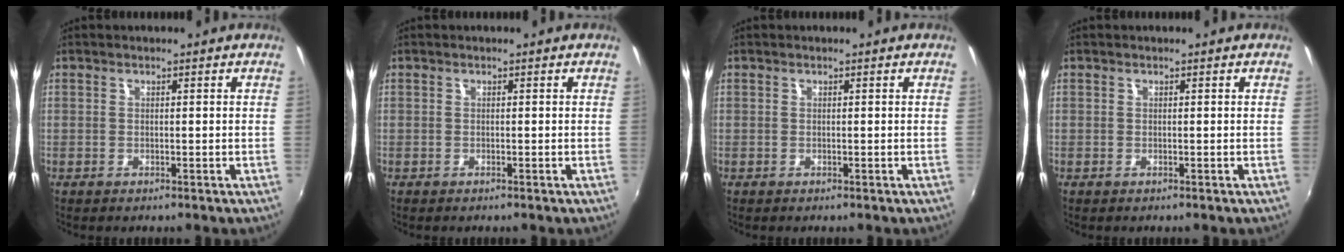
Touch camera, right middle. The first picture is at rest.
{"total": 0.0}
{"total": 0.0}
{"total": 0.0}